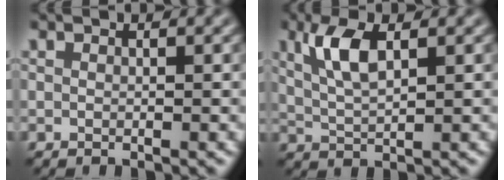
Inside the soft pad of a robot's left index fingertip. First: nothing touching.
{"total": 3.7, "force": [1.2, 1.3, 3.2], "torque": [-0.074, 0.005, 0.029]}